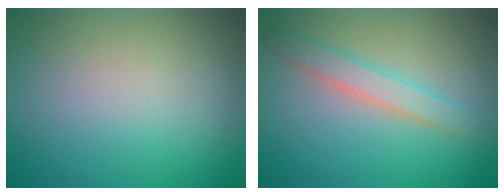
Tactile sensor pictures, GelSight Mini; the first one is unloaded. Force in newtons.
{"total": 2.4, "press": 2.4, "slide": 0.2}